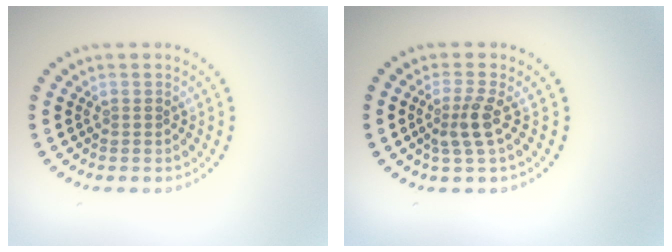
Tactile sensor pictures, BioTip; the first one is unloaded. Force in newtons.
{"total": 2.4, "press": 1.8, "slide": 1.6}